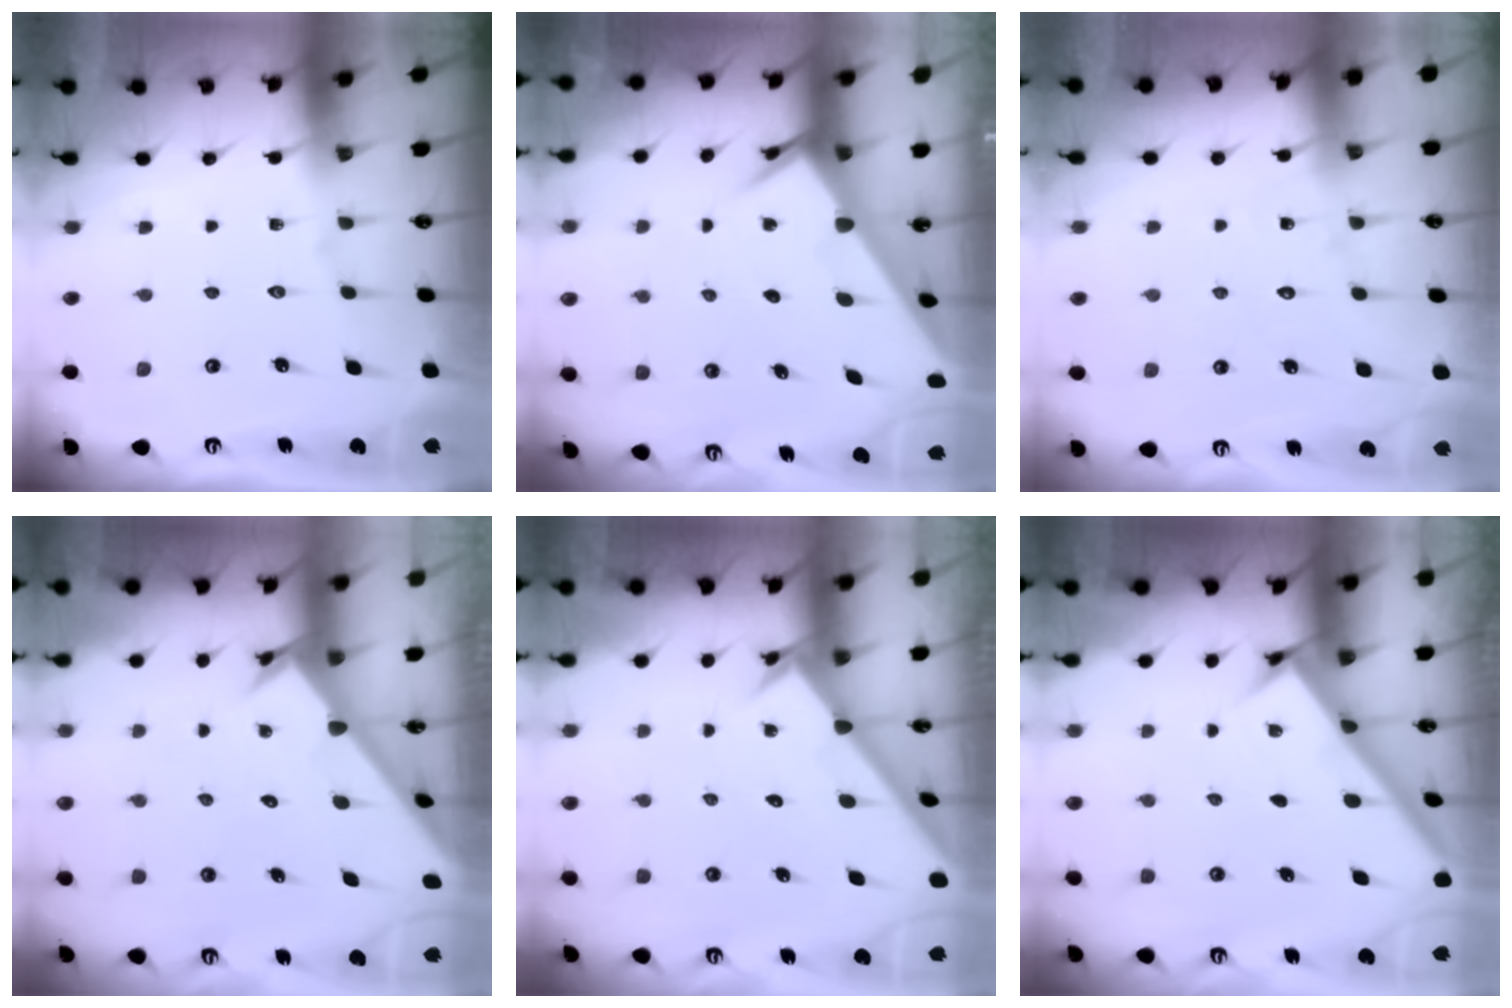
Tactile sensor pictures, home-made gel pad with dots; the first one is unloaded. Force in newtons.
{"total": 3.6, "press": 3.6, "slide": 0.4}
{"total": 6.1, "press": 6.1, "slide": 0.5}
{"total": 2.6, "press": 2.6, "slide": 0.2}
{"total": 2.1, "press": 2.1, "slide": 0.2}
{"total": 2.5, "press": 2.5, "slide": 0.3}